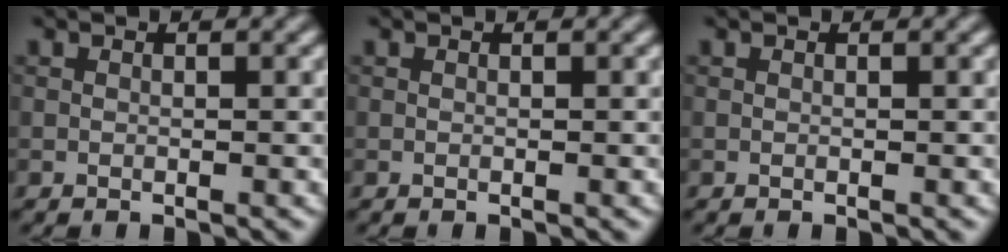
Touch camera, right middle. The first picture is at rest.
{"total": 0.0}
{"total": 0.0}